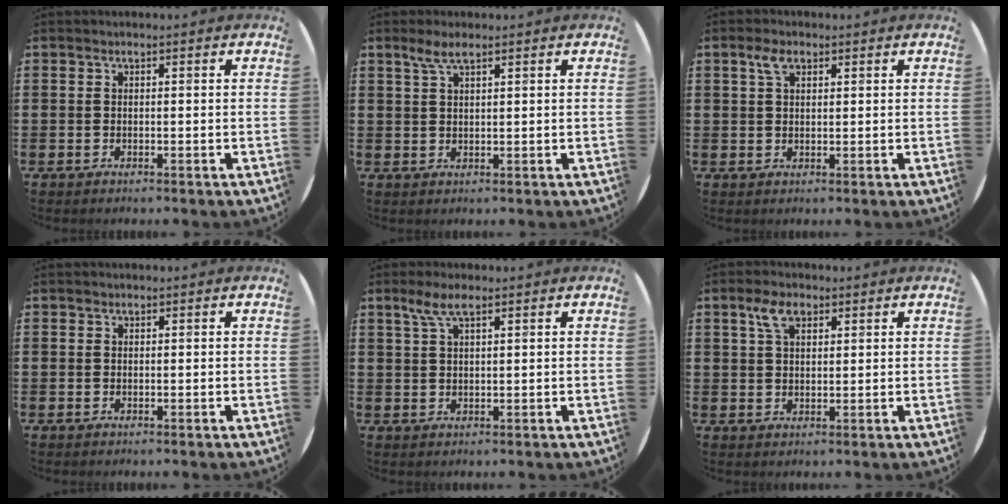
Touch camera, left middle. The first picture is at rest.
{"total": 3.0, "force": [2.1, 0.7, 2.0], "torque": [-0.042, 0.006, 0.036]}
{"total": 2.8, "force": [1.6, 1.4, 1.7], "torque": [-0.031, 0.004, 0.027]}
{"total": 0.0}
{"total": 3.8, "force": [2.4, 1.0, 2.8], "torque": [-0.060, 0.006, 0.041]}
{"total": 4.1, "force": [2.5, 2.1, 2.4], "torque": [-0.046, 0.006, 0.043]}